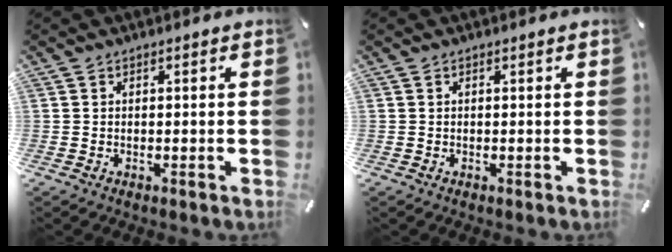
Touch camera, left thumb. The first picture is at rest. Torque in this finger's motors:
{"motor_torque": [-0.14, -0.26, -0.15, -0.20, 0.00]}